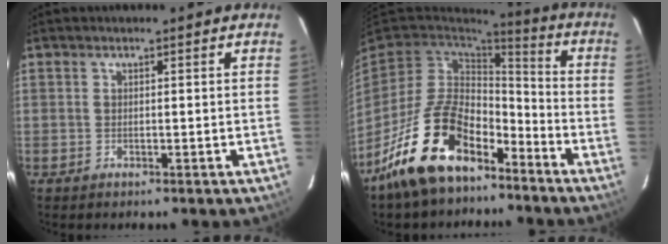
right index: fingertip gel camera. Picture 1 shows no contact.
{"total": 17.2, "force": [-11.3, 7.7, 10.5], "torque": [-0.208, 0.010, -0.210]}